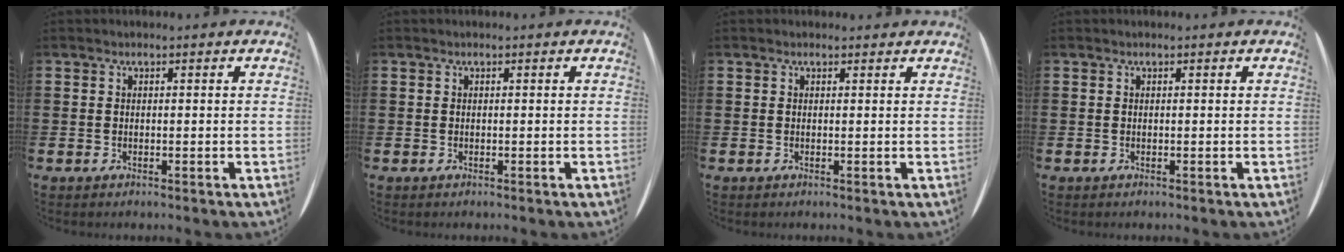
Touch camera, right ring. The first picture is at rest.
{"total": 0.0}
{"total": 0.0}
{"total": 0.0}